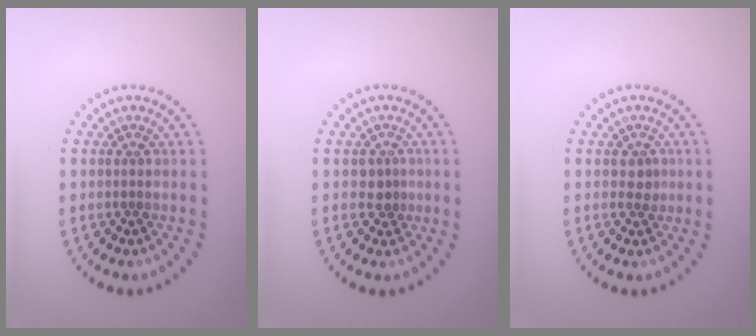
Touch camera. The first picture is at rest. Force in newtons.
{"total": 1.6, "press": 1.3, "slide": 1.1}
{"total": 1.1, "press": 0.9, "slide": 0.6}